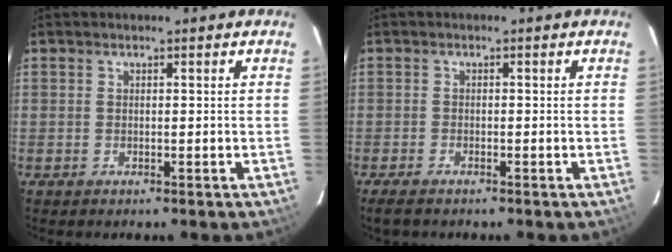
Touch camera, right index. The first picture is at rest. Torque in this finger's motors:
{"motor_torque": [0.01, -0.09, 0.12, 0.01]}